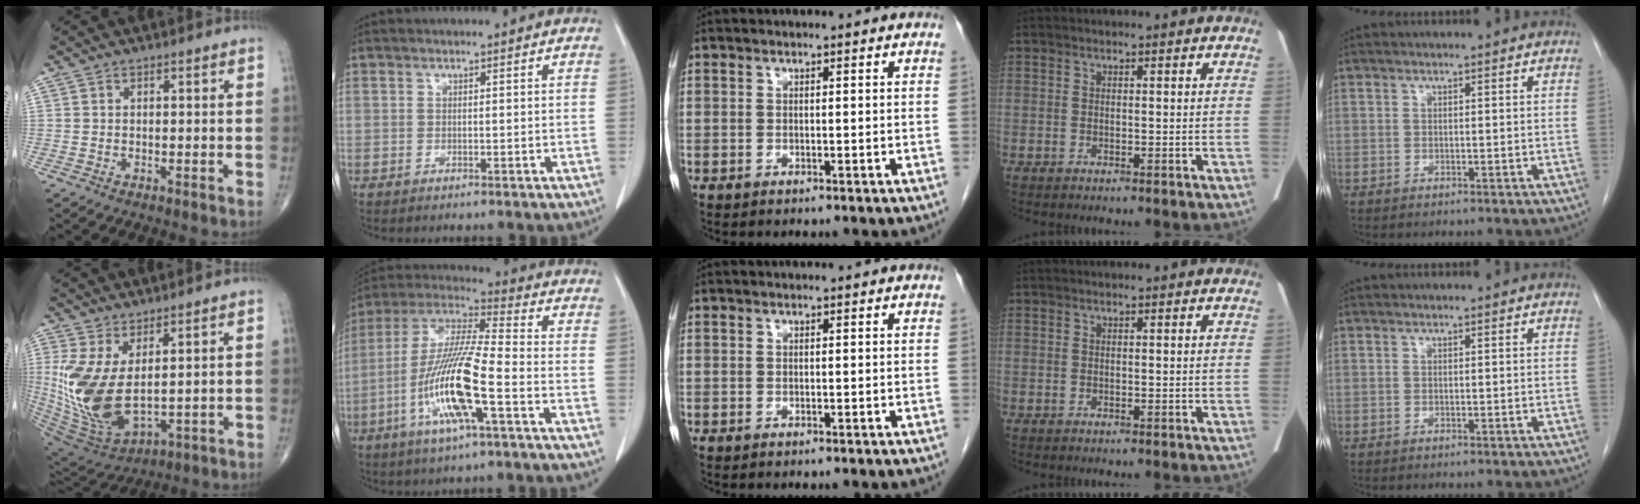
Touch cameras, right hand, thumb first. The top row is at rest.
{"thumb": {"total": 14.5, "force": [2.2, 7.0, 12.5], "torque": [-0.268, -0.032, 0.069]}, "index": {"total": 15.5, "force": [-5.0, 1.3, 14.6], "torque": [-0.298, -0.008, -0.100]}}